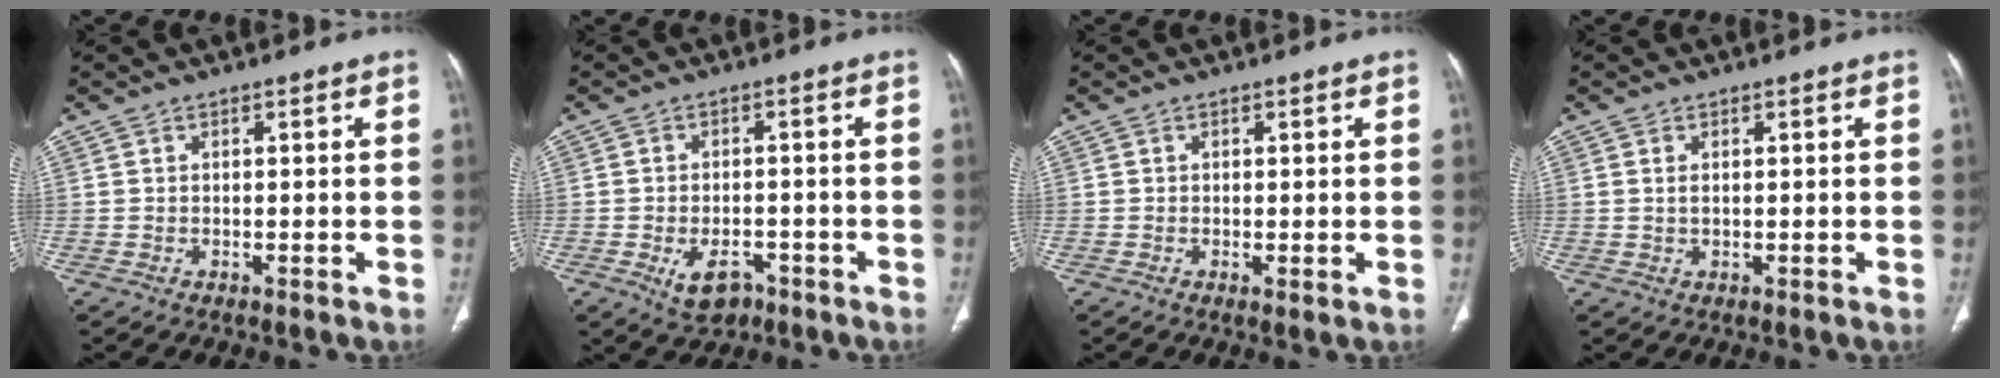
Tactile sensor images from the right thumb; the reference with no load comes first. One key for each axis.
{"total": 5.8, "fx": -2.8, "fy": 3.6, "fz": 3.5, "tx": -0.050, "ty": 0.014, "tz": -0.038}
{"total": 0.9, "fx": -0.1, "fy": 0.3, "fz": 0.8, "tx": -0.018, "ty": -0.005, "tz": -0.003}
{"total": 1.0, "fx": 0.3, "fy": 0.5, "fz": 0.9, "tx": -0.022, "ty": 0.002, "tz": 0.009}